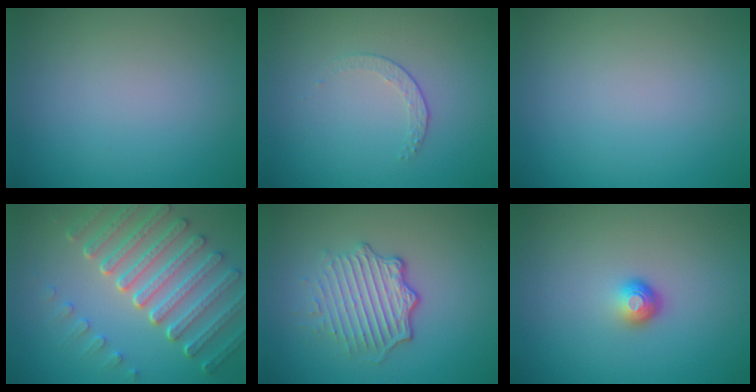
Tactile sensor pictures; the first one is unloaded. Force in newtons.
{"total": 1.4, "press": 0.7, "slide": 1.2}
{"total": 0.0}
{"total": 7.2, "press": 5.4, "slide": 4.8}
{"total": 4.9, "press": 3.2, "slide": 3.7}
{"total": 1.8, "press": 1.1, "slide": 1.5}